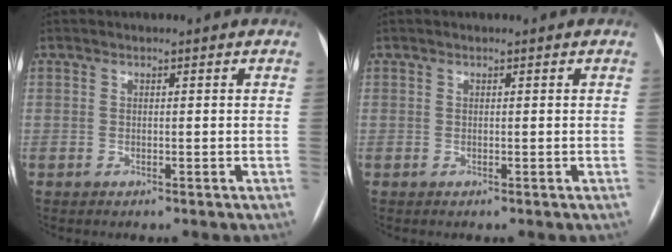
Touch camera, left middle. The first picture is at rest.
{"total": 0.0}